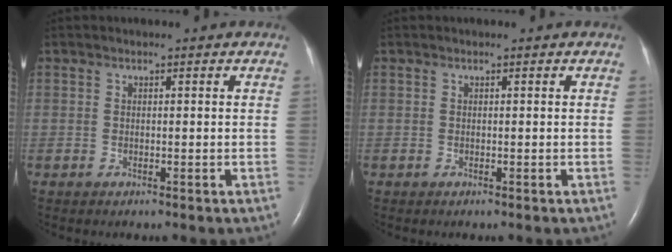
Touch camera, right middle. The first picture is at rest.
{"total": 0.0}